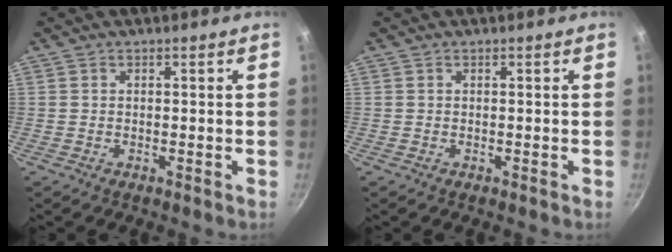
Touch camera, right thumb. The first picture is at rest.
{"total": 0.0}